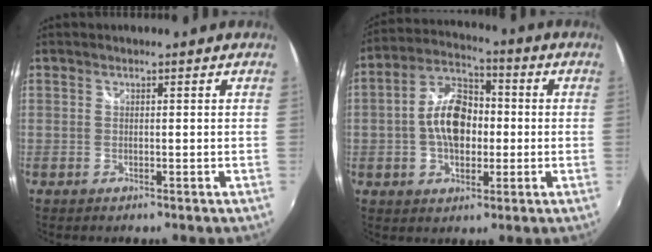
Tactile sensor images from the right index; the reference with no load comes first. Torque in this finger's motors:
{"motor_torque": [0.97, -0.50, 0.83, 0.17]}